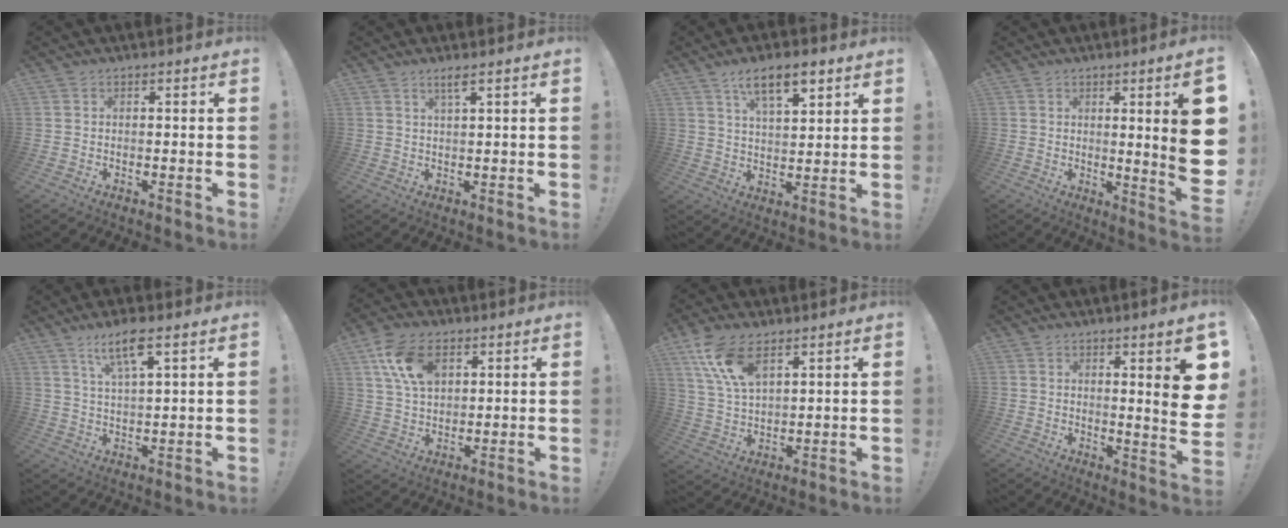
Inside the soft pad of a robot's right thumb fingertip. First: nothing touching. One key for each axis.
{"total": 2.9, "fx": 1.9, "fy": -0.2, "fz": 2.1, "tx": -0.039, "ty": -0.005, "tz": 0.030}
{"total": 10.4, "fx": 6.4, "fy": 3.6, "fz": 7.3, "tx": -0.111, "ty": -0.027, "tz": 0.111}
{"total": 13.7, "fx": 1.7, "fy": 0.6, "fz": 13.6, "tx": -0.181, "ty": -0.031, "tz": 0.023}
{"total": 8.4, "fx": 5.2, "fy": 1.6, "fz": 6.4, "tx": -0.109, "ty": -0.019, "tz": 0.086}
{"total": 13.2, "fx": 6.0, "fy": 8.3, "fz": 8.3, "tx": -0.136, "ty": -0.015, "tz": 0.114}
{"total": 11.7, "fx": 7.3, "fy": 5.4, "fz": 7.4, "tx": -0.148, "ty": -0.026, "tz": 0.139}
{"total": 10.4, "fx": 2.8, "fy": 0.4, "fz": 10.0, "tx": -0.124, "ty": -0.037, "tz": 0.037}